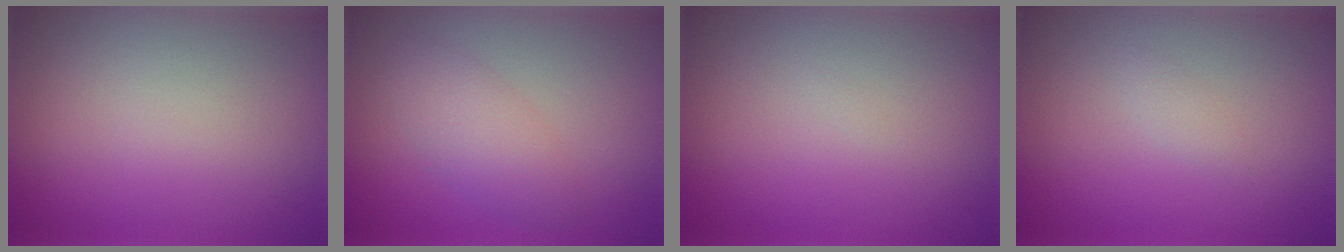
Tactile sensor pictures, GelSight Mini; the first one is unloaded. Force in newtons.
{"total": 2.9, "press": 2.9, "slide": 0.1}
{"total": 0.0}
{"total": 0.7, "press": 0.7, "slide": 0.0}